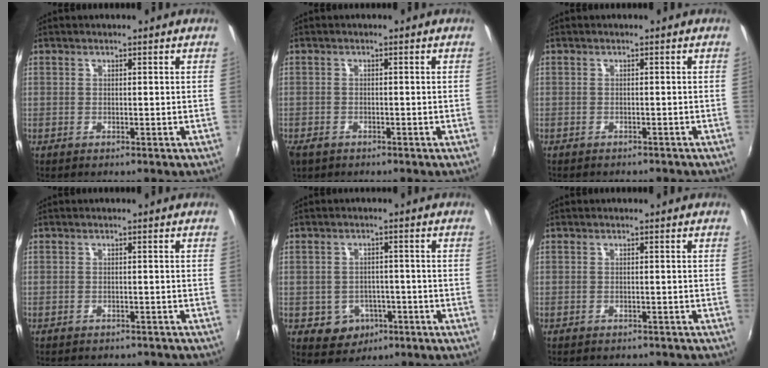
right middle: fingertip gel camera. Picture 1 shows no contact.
{"total": 3.1, "force": [-2.1, 1.9, 1.3], "torque": [-0.034, -0.009, -0.038]}
{"total": 2.8, "force": [-2.6, 0.8, 0.8], "torque": [-0.021, -0.011, -0.035]}
{"total": 5.5, "force": [-4.9, 1.7, 1.6], "torque": [-0.039, -0.012, -0.065]}
{"total": 5.8, "force": [-2.5, 5.0, 1.5], "torque": [-0.043, 0.007, -0.023]}
{"total": 4.3, "force": [-3.9, 1.2, 1.3], "torque": [-0.030, -0.012, -0.051]}